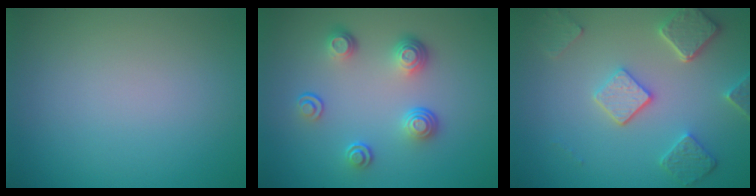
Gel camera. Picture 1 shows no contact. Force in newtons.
{"total": 3.8, "press": 2.8, "slide": 2.6}
{"total": 4.9, "press": 3.9, "slide": 3.0}